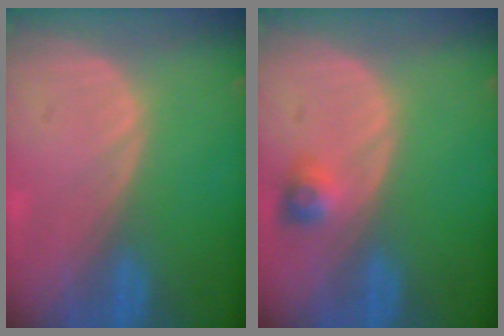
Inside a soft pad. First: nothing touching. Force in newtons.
{"total": 2.6, "press": 2.4, "slide": 1.0}